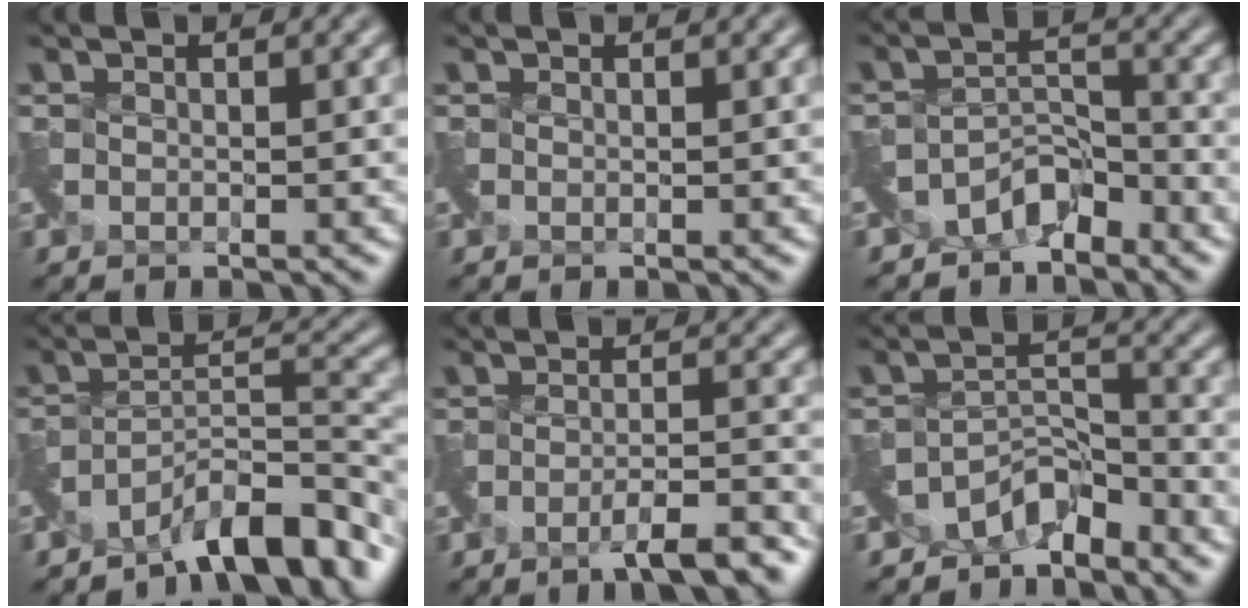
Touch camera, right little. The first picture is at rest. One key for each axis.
{"total": 0.0}
{"total": 3.3, "fx": -3.0, "fy": 1.0, "fz": 0.8, "tx": -0.004, "ty": -0.001, "tz": -0.057}
{"total": 7.9, "fx": -6.0, "fy": 1.9, "fz": 4.7, "tx": -0.059, "ty": 0.002, "tz": -0.109}
{"total": 4.5, "fx": -3.5, "fy": 0.5, "fz": 2.8, "tx": -0.047, "ty": -0.003, "tz": -0.058}
{"total": 3.6, "fx": -3.3, "fy": 1.0, "fz": 1.0, "tx": -0.004, "ty": 0.000, "tz": -0.064}